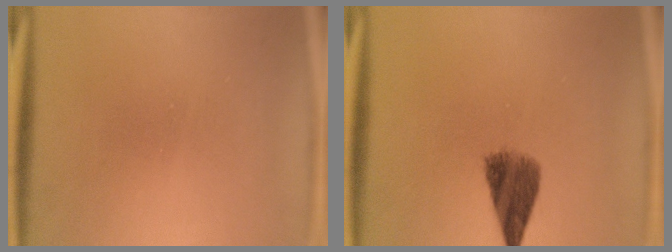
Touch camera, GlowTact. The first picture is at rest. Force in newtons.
{"total": 7.2}